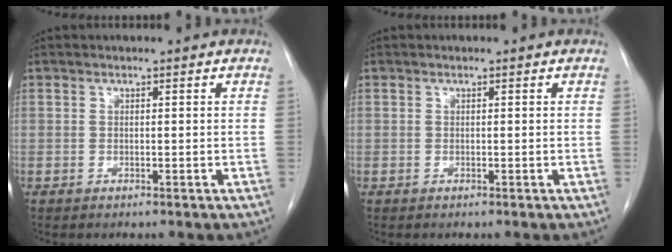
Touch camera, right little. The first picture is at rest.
{"total": 0.0}